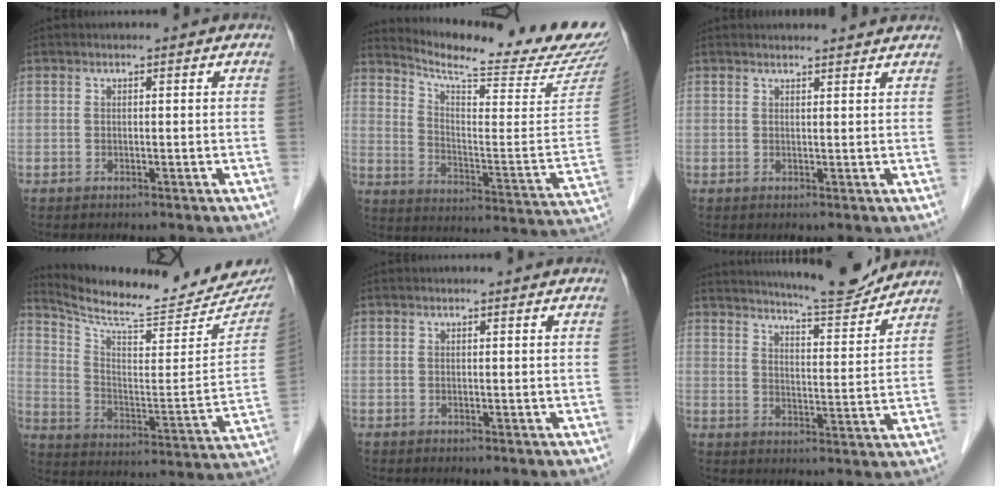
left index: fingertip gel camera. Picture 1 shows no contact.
{"total": 20.5, "force": [19.7, -0.4, 5.8], "torque": [-0.108, -0.113, 0.256]}
{"total": 5.0, "force": [4.8, 0.4, 1.1], "torque": [-0.013, 0.008, 0.043]}
{"total": 20.3, "force": [19.1, 3.4, 6.0], "torque": [-0.098, -0.070, 0.264]}
{"total": 0.0}
{"total": 11.5, "force": [10.8, 0.3, 3.7], "torque": [-0.060, -0.013, 0.149]}